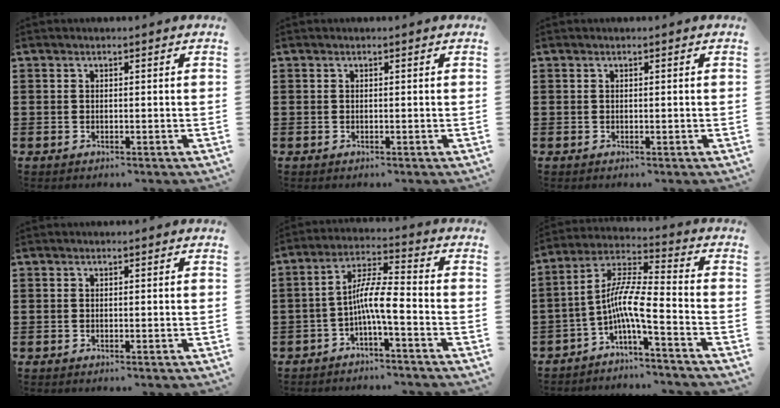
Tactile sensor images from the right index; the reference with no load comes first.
{"total": 0.0}
{"total": 0.0}
{"total": 0.0}
{"total": 6.7, "force": [-2.3, 1.0, 6.2], "torque": [-0.116, 0.005, -0.045]}
{"total": 7.6, "force": [-3.6, 0.5, 6.7], "torque": [-0.142, -0.020, -0.077]}